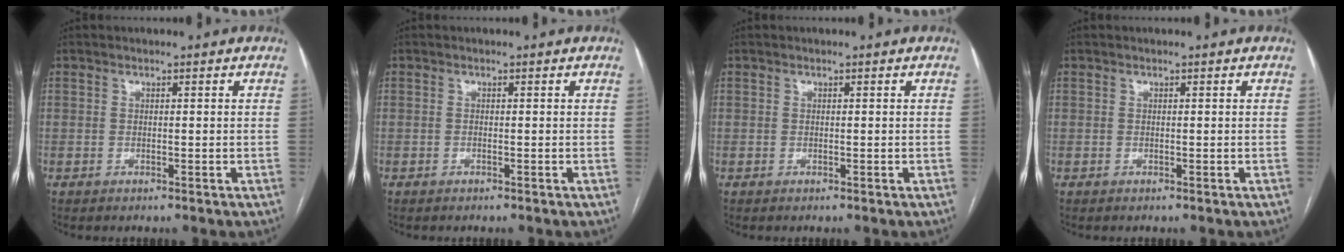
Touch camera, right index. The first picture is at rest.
{"total": 0.0}
{"total": 0.0}
{"total": 0.0}